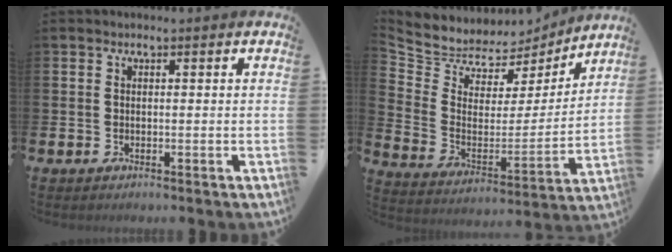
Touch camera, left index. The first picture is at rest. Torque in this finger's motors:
{"motor_torque": [1.06, -1.07, 0.03, -0.07]}